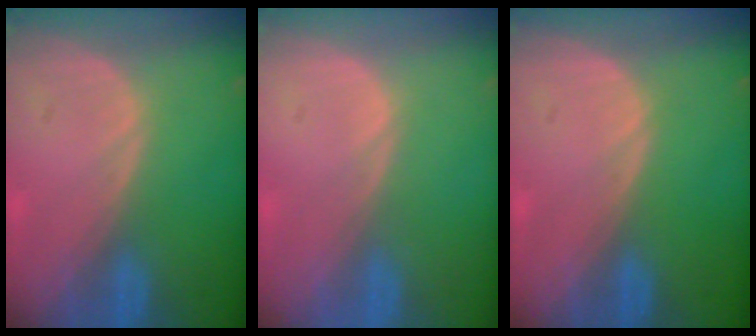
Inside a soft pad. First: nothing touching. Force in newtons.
{"total": 0.5, "press": 0.1, "slide": 0.5}
{"total": 0.0}